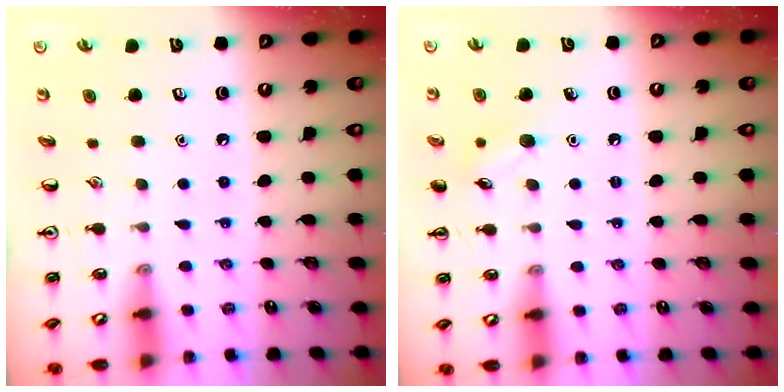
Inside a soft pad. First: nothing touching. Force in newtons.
{"total": 7.1, "press": 6.8, "slide": 1.9}